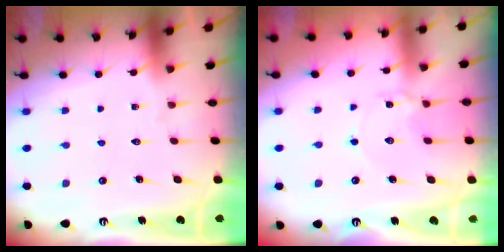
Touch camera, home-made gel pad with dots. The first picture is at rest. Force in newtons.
{"total": 2.9, "press": 2.9, "slide": 0.4}